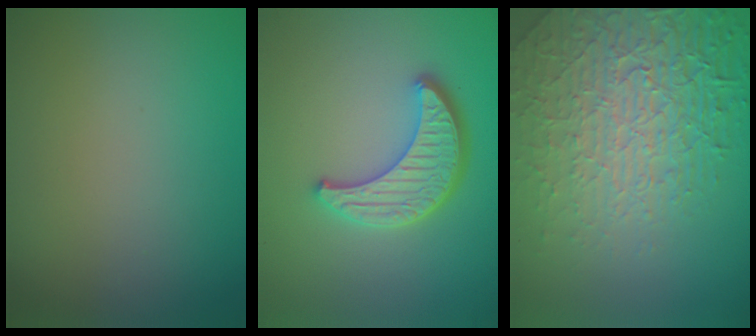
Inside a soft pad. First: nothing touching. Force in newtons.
{"total": 4.6, "press": 3.8, "slide": 2.5}
{"total": 8.7, "press": 6.0, "slide": 6.3}